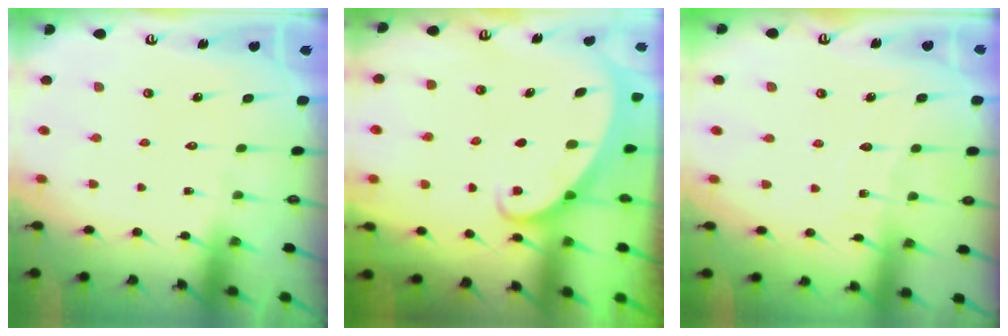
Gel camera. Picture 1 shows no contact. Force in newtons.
{"total": 1.8, "press": 1.8, "slide": 0.1}
{"total": 3.7, "press": 3.7, "slide": 0.2}